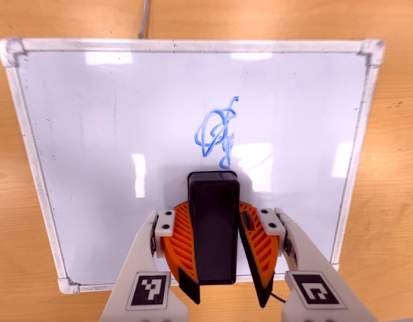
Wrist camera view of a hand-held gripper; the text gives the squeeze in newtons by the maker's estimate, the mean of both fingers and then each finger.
{"total": 10.7, "left": 10.5, "right": 10.9}